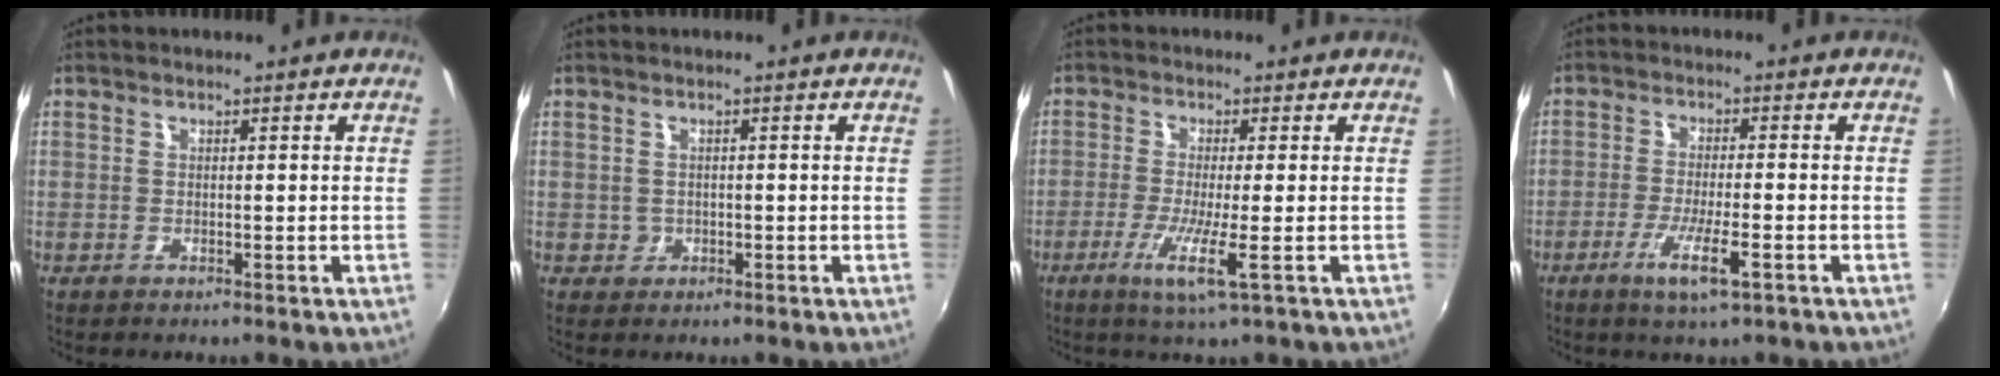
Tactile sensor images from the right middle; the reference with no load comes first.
{"total": 1.4, "force": [-0.2, 1.4, 0.1], "torque": [0.001, -0.002, -0.001]}
{"total": 5.7, "force": [-2.4, -0.7, 5.1], "torque": [-0.116, -0.017, -0.050]}
{"total": 6.4, "force": [-3.5, 0.7, 5.3], "torque": [-0.109, -0.015, -0.064]}